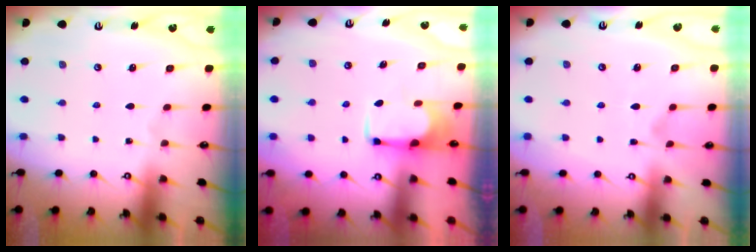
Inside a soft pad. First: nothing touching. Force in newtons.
{"total": 1.9, "press": 1.7, "slide": 0.9}
{"total": 3.4, "press": 3.1, "slide": 1.2}